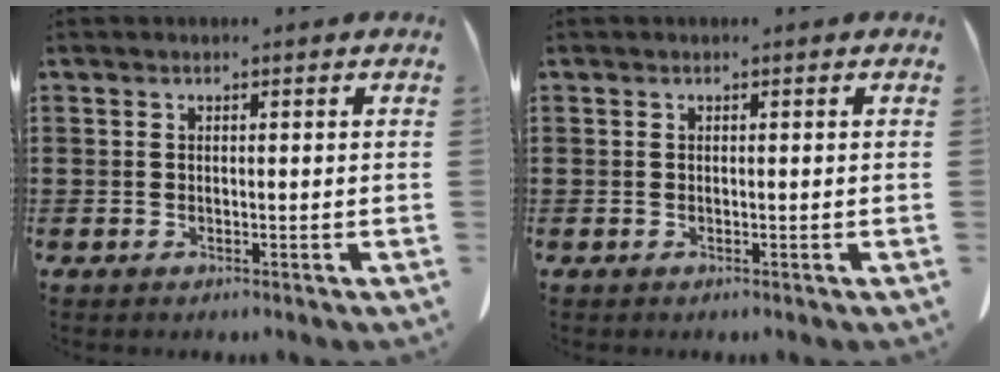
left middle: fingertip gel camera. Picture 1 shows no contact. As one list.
[{"total": 0.0}]